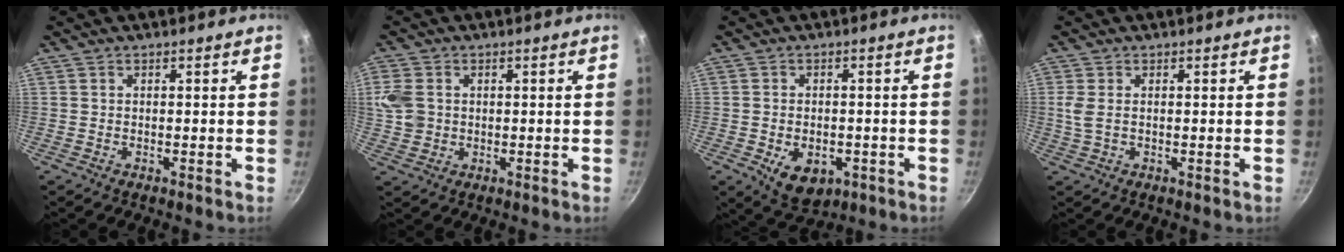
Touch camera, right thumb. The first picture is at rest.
{"total": 6.1, "force": [0.9, 4.8, 3.6], "torque": [-0.076, 0.000, 0.020]}
{"total": 7.7, "force": [-2.7, 5.1, 5.1], "torque": [-0.066, 0.006, -0.029]}
{"total": 2.8, "force": [0.2, 1.5, 2.3], "torque": [-0.071, -0.001, 0.007]}